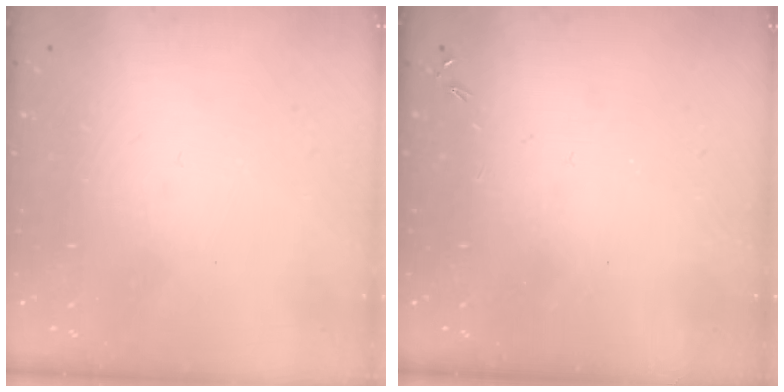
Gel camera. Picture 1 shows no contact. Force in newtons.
{"total": 0.0}